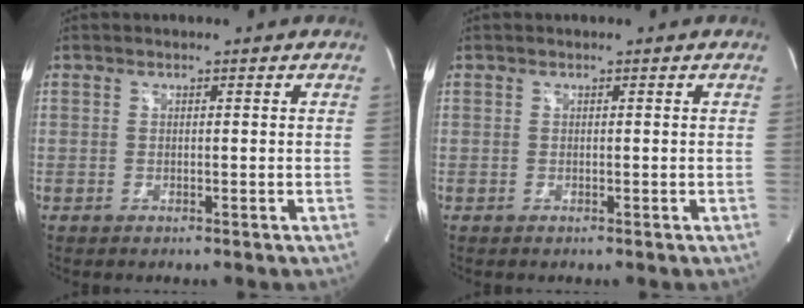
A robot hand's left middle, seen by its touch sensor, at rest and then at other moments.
{"total": 0.0}